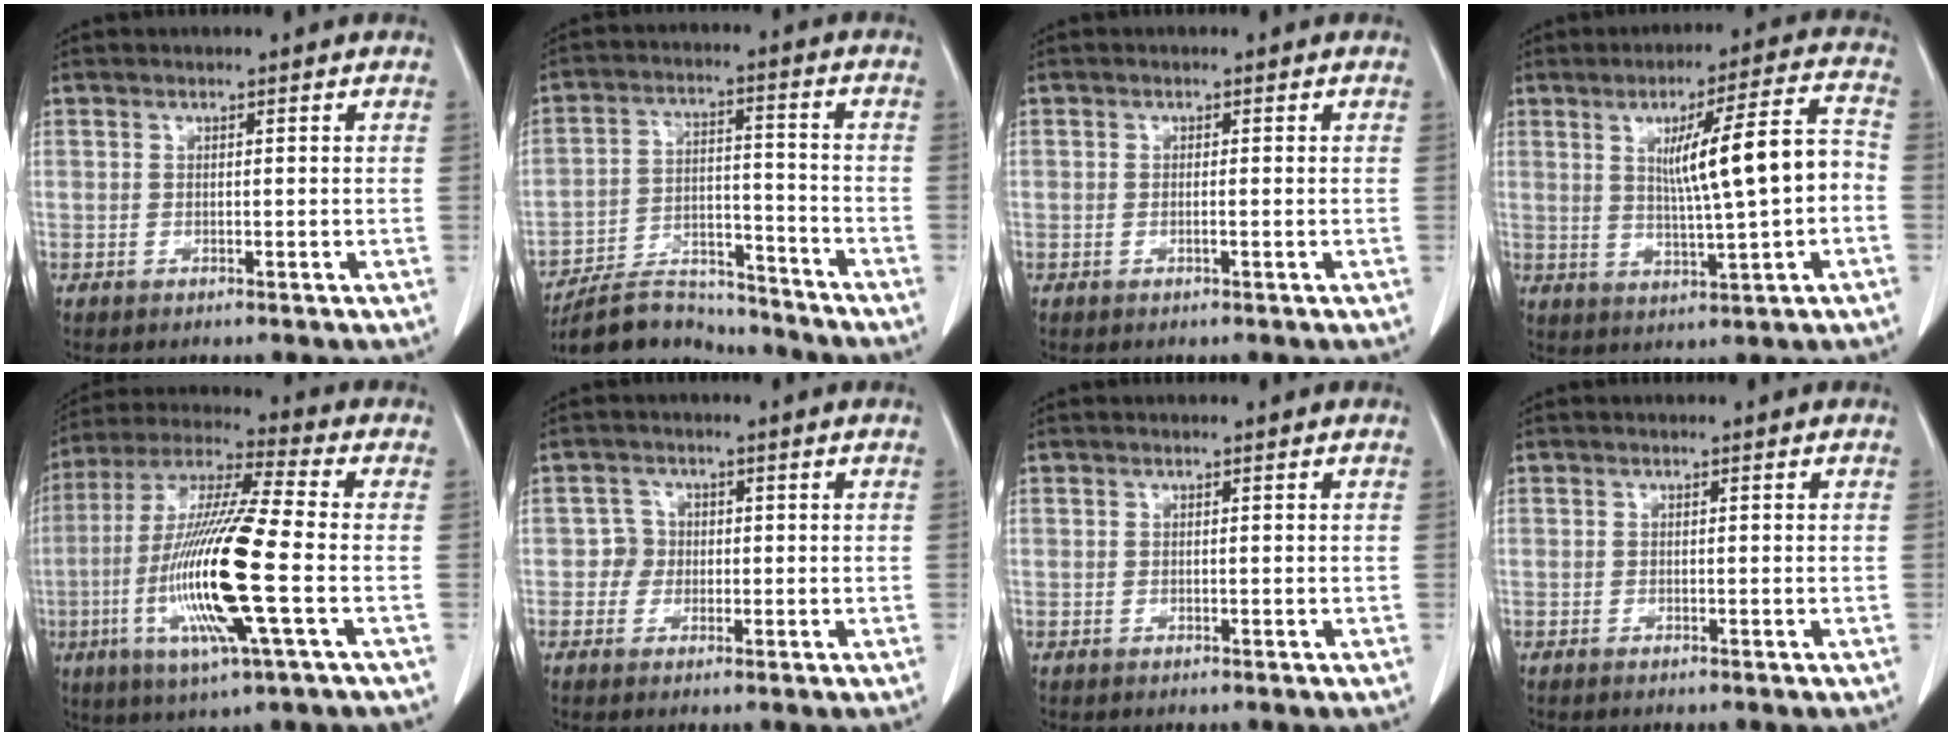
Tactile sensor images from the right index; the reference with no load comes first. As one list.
[{"total": 12.2, "force": [-11.7, 3.1, 1.6], "torque": [-0.020, 0.027, -0.200]}, {"total": 0.6, "force": [-0.2, 0.1, 0.6], "torque": [-0.014, -0.001, -0.001]}, {"total": 11.4, "force": [0.3, 0.9, 11.3], "torque": [-0.172, 0.018, 0.011]}, {"total": 18.1, "force": [-4.0, 0.9, 17.6], "torque": [-0.365, -0.016, -0.079]}, {"total": 2.5, "force": [-0.1, 2.5, -0.2], "torque": [0.016, 0.010, -0.008]}, {"total": 0.0}, {"total": 0.0}]